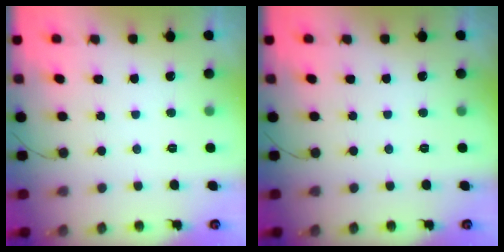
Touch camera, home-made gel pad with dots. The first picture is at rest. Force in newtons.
{"total": 0.0}